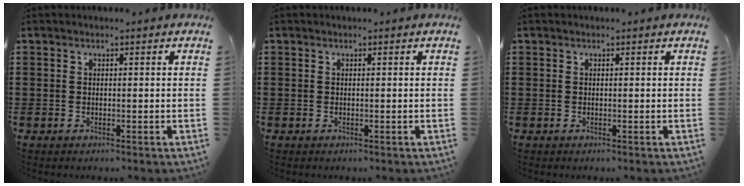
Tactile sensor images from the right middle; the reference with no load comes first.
{"total": 0.0}
{"total": 0.0}